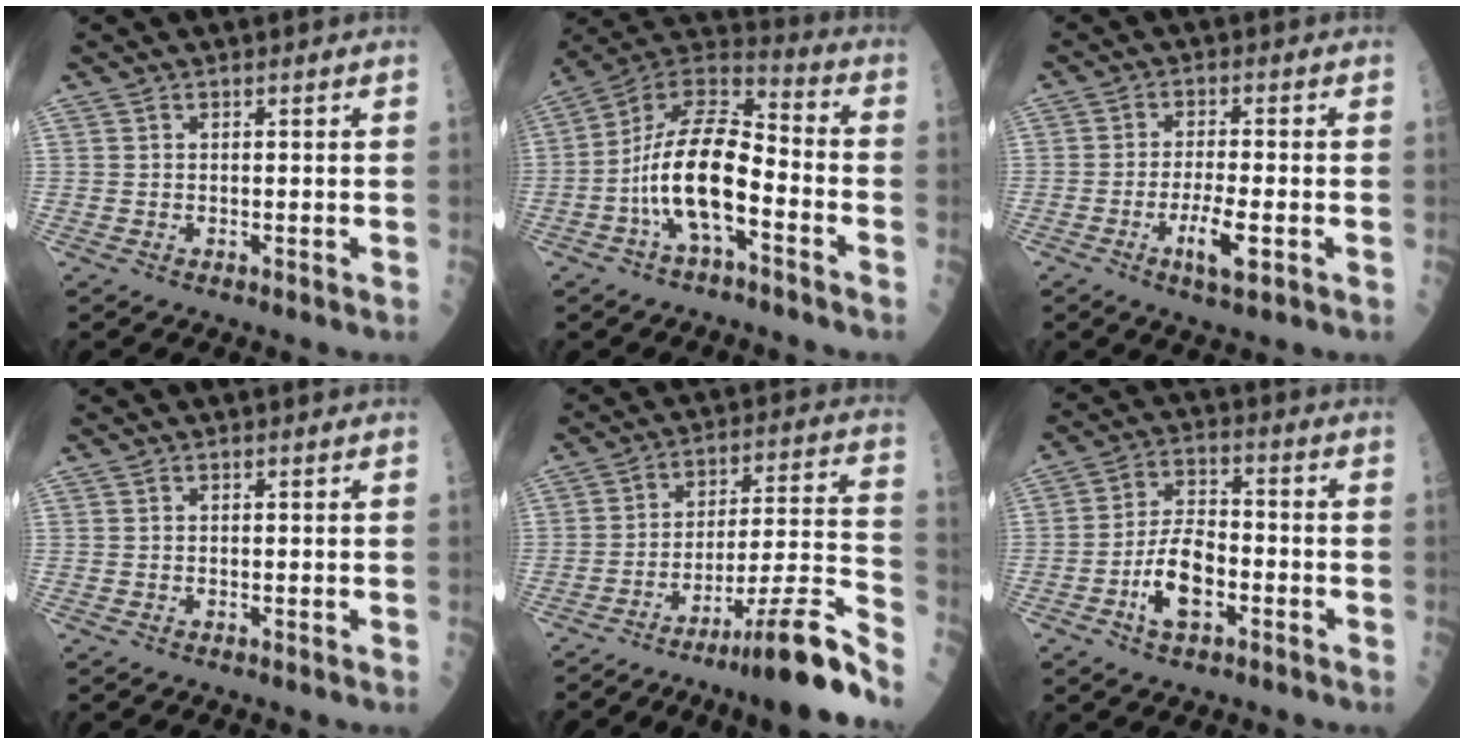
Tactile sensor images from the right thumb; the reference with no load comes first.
{"total": 15.9, "force": [-4.6, 6.4, 13.9], "torque": [-0.255, 0.059, -0.086]}
{"total": 6.2, "force": [-2.2, 1.2, 5.7], "torque": [-0.113, 0.001, -0.037]}
{"total": 0.0}
{"total": 18.8, "force": [-13.5, 0.7, 13.1], "torque": [-0.173, 0.087, -0.208]}
{"total": 9.5, "force": [-3.4, 4.8, 7.5], "torque": [-0.133, 0.031, -0.063]}